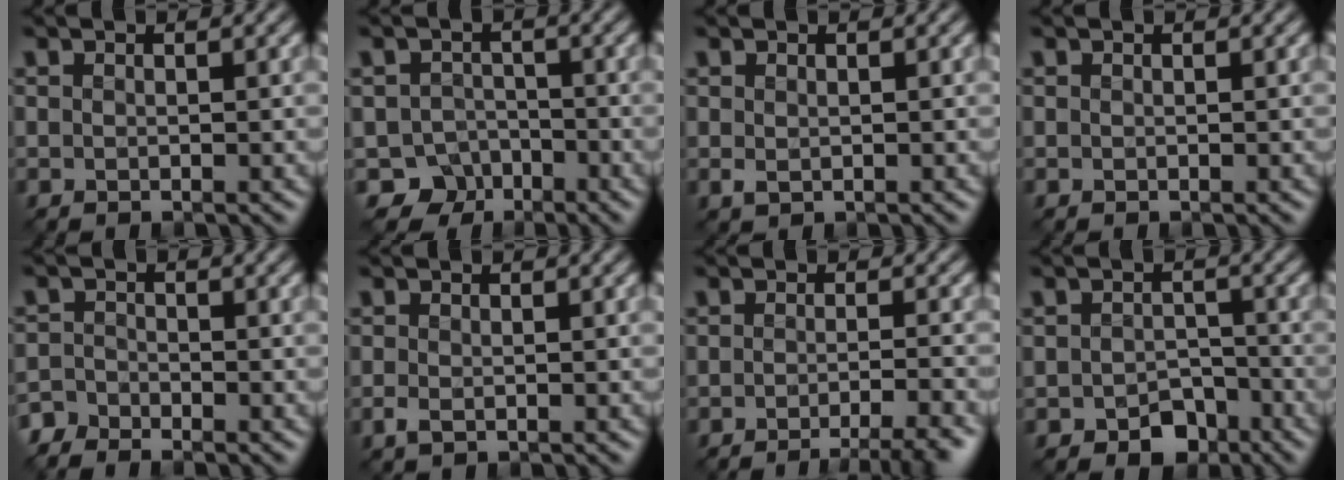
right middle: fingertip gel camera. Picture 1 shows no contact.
{"total": 3.6, "force": [-2.5, 2.6, 0.3], "torque": [0.007, -0.001, -0.039]}
{"total": 0.7, "force": [0.1, 0.6, 0.4], "torque": [-0.013, 0.001, 0.005]}
{"total": 0.0}
{"total": 2.1, "force": [-2.0, 0.7, 0.0], "torque": [-0.006, 0.004, -0.050]}
{"total": 0.9, "force": [-0.3, 0.6, 0.6], "torque": [-0.018, -0.003, -0.006]}
{"total": 4.6, "force": [-3.2, 0.6, 3.2], "torque": [-0.038, 0.001, -0.046]}
{"total": 3.0, "force": [-1.9, 1.9, 1.3], "torque": [-0.017, -0.004, -0.030]}